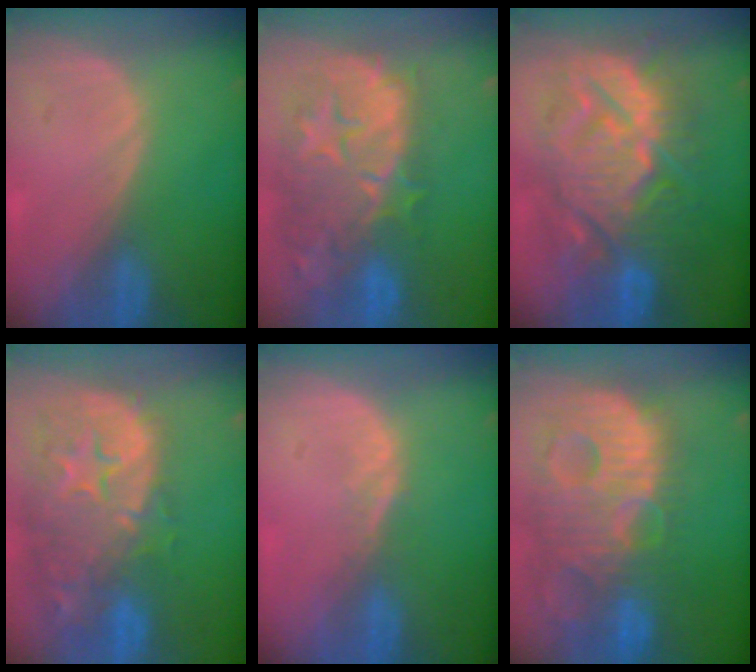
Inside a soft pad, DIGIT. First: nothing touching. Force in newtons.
{"total": 12.9, "press": 11.5, "slide": 5.8}
{"total": 13.9, "press": 13.9, "slide": 1.3}
{"total": 14.9, "press": 12.0, "slide": 8.9}
{"total": 1.5, "press": 1.2, "slide": 0.9}
{"total": 14.1, "press": 12.2, "slide": 7.1}